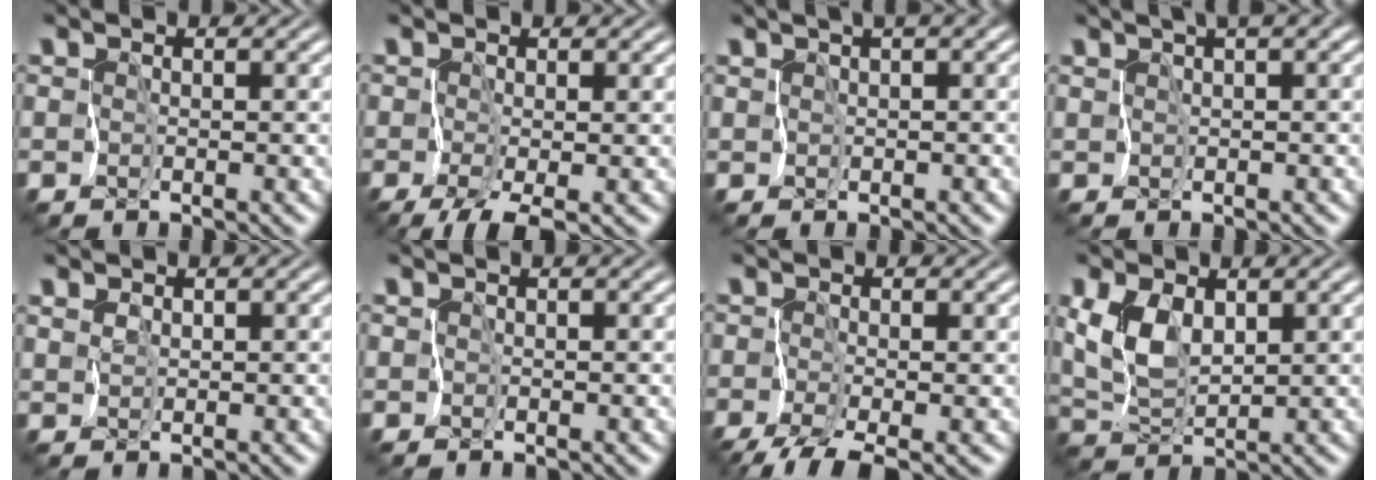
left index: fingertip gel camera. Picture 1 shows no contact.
{"total": 3.1, "force": [-1.3, 1.0, 2.6], "torque": [-0.047, 0.000, -0.023]}
{"total": 3.5, "force": [1.8, 1.1, 2.8], "torque": [-0.043, 0.011, 0.030]}
{"total": 3.2, "force": [2.0, 0.6, 2.4], "torque": [-0.042, 0.014, 0.035]}
{"total": 0.8, "force": [0.7, 0.4, -0.1], "torque": [-0.002, 0.000, 0.014]}
{"total": 0.6, "force": [0.1, 0.4, 0.4], "torque": [-0.001, 0.002, 0.001]}
{"total": 3.4, "force": [-2.4, 0.6, 2.3], "torque": [-0.035, -0.004, -0.045]}
{"total": 3.7, "force": [1.3, 1.9, 2.9], "torque": [-0.063, 0.002, 0.029]}